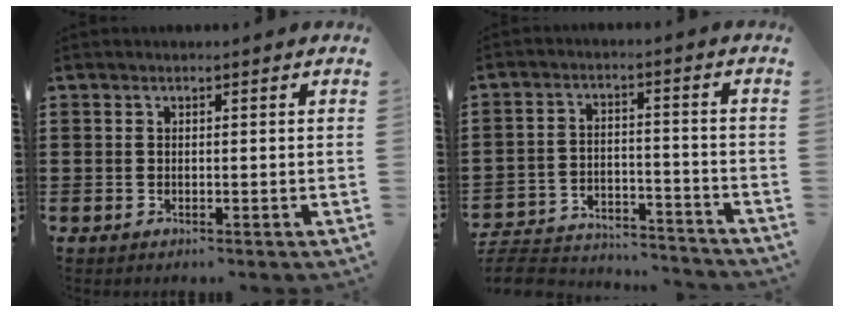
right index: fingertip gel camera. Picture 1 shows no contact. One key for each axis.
{"total": 6.2, "fx": -6.0, "fy": 0.9, "fz": 1.4, "tx": -0.039, "ty": 0.005, "tz": -0.122}